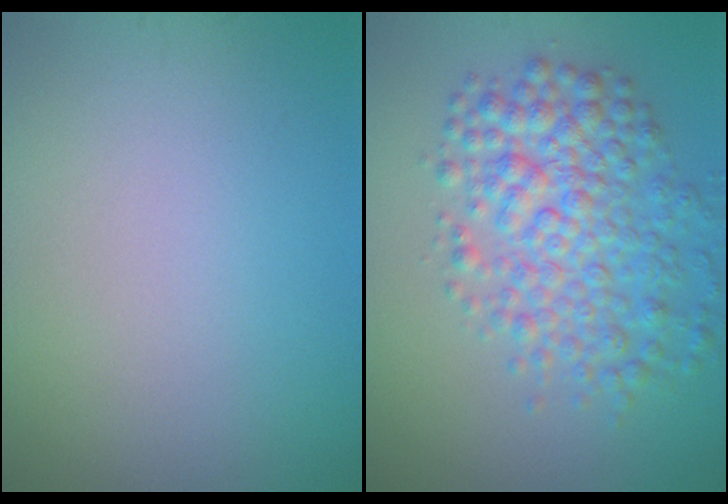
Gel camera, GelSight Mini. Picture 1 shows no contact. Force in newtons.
{"total": 6.3, "press": 6.3, "slide": 0.1}